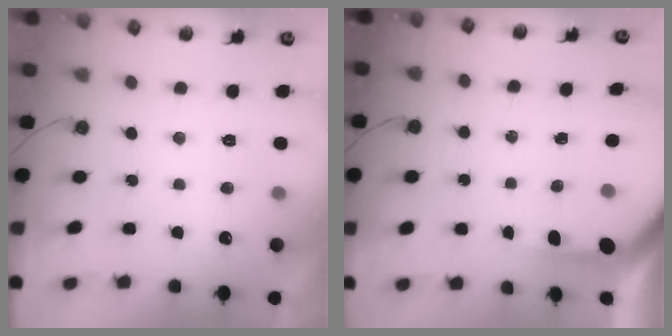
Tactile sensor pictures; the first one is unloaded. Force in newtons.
{"total": 4.0, "press": 4.0, "slide": 0.3}